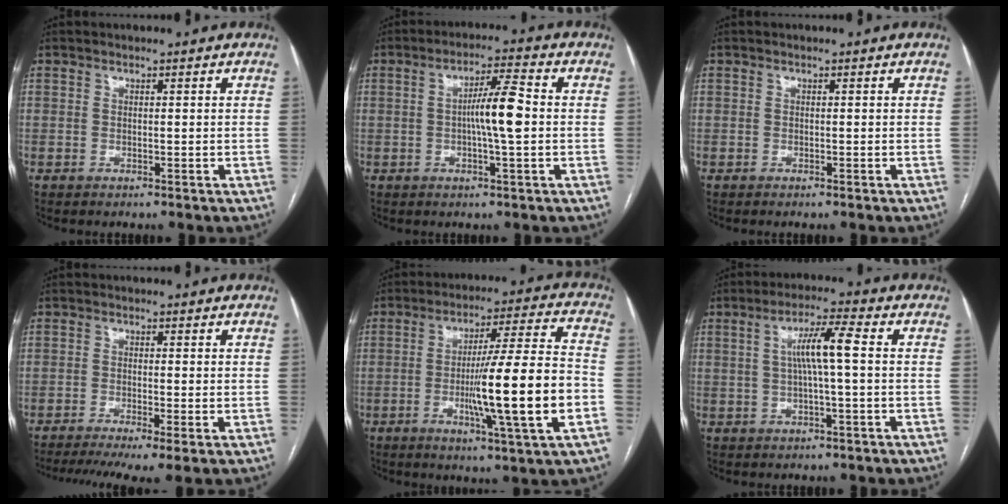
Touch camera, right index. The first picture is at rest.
{"total": 7.1, "force": [-0.2, 0.4, 7.1], "torque": [-0.126, 0.008, -0.008]}
{"total": 0.0}
{"total": 8.1, "force": [-5.5, 0.7, 5.9], "torque": [-0.096, -0.010, -0.091]}
{"total": 16.8, "force": [-3.9, -0.4, 16.3], "torque": [-0.266, -0.006, -0.066]}
{"total": 6.4, "force": [0.6, 0.0, 6.3], "torque": [-0.116, 0.013, 0.011]}